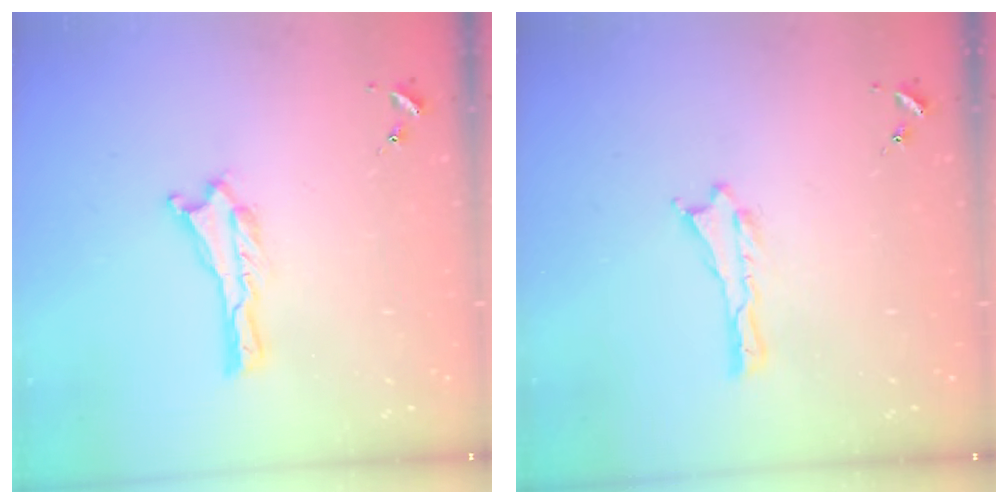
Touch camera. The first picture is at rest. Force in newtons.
{"total": 0.0}